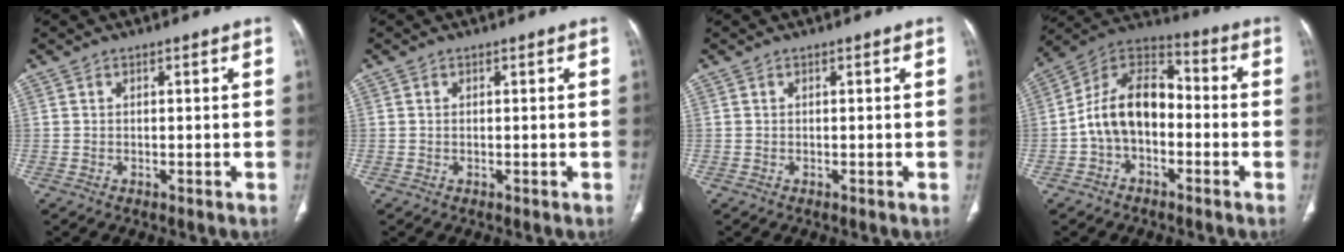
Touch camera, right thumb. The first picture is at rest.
{"total": 0.0}
{"total": 0.0}
{"total": 13.5, "force": [-2.4, 8.9, 9.9], "torque": [-0.156, 0.049, -0.055]}